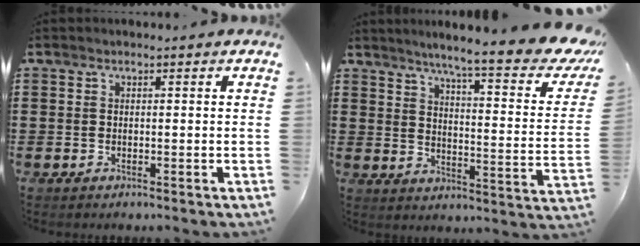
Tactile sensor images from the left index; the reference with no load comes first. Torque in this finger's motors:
{"motor_torque": [2.14, 0.00, -0.03, -0.09]}